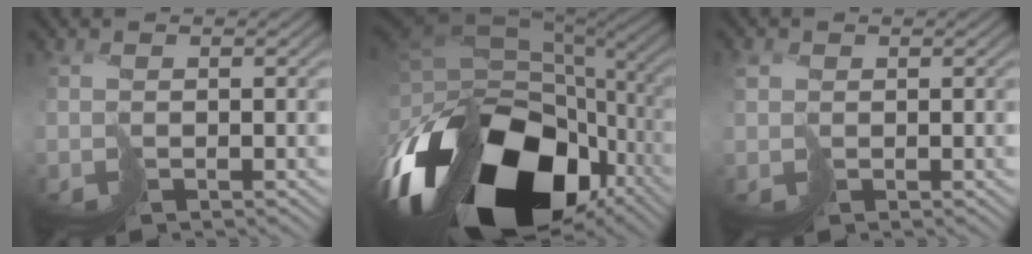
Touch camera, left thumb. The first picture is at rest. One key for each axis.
{"total": 18.8, "fx": -8.3, "fy": 10.6, "fz": 13.1, "tx": -0.294, "ty": -0.033, "tz": -0.105}
{"total": 1.4, "fx": 0.8, "fy": 1.2, "fz": 0.2, "tx": -0.008, "ty": -0.001, "tz": 0.014}